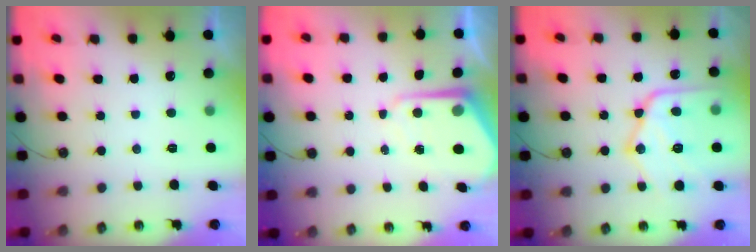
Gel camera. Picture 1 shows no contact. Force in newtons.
{"total": 6.8, "press": 6.8, "slide": 0.5}
{"total": 19.6, "press": 19.5, "slide": 2.0}